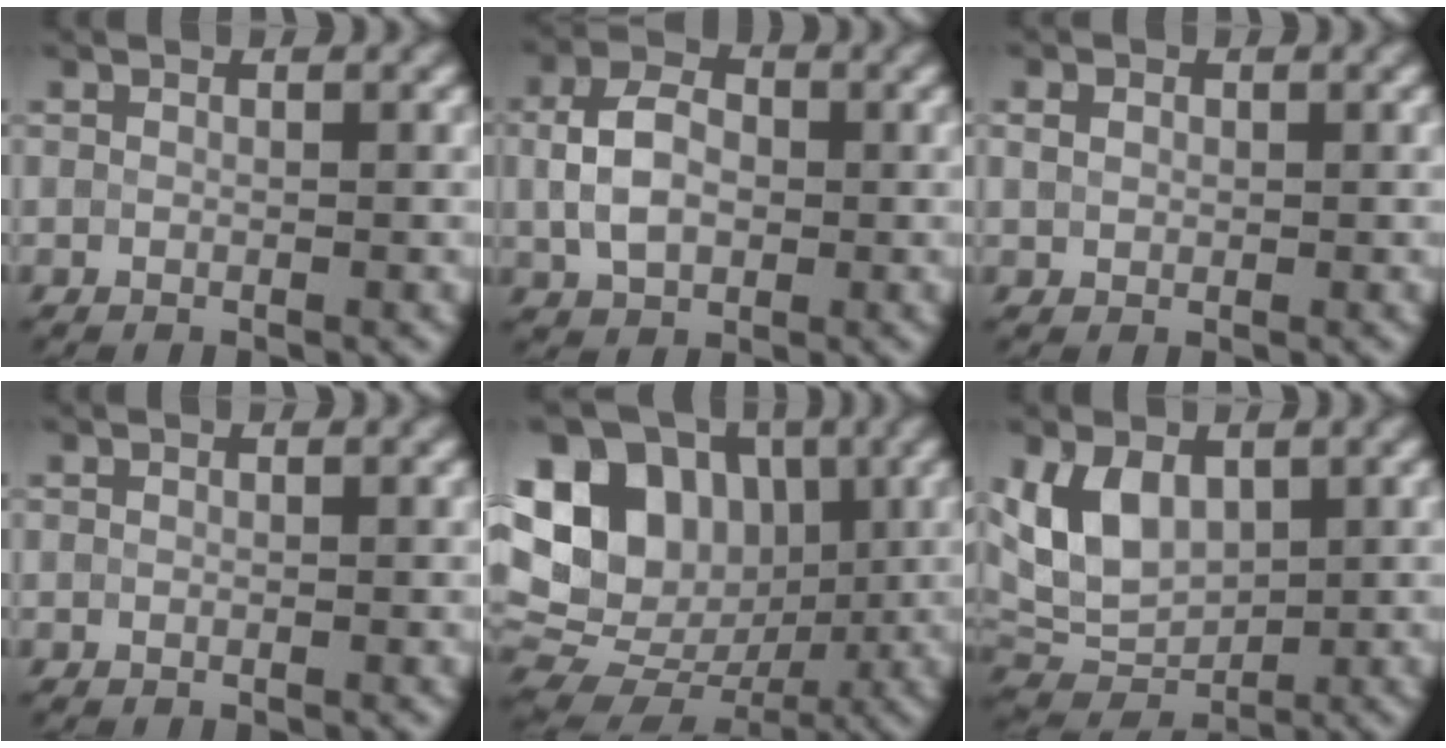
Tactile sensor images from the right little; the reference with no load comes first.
{"total": 4.9, "force": [0.2, 3.5, 3.5], "torque": [-0.076, 0.007, -0.001]}
{"total": 1.0, "force": [0.3, 0.9, 0.4], "torque": [-0.007, 0.005, 0.003]}
{"total": 0.0}
{"total": 17.1, "force": [3.3, 13.8, 9.5], "torque": [-0.199, 0.037, 0.055]}
{"total": 5.9, "force": [1.6, 3.9, 4.1], "torque": [-0.081, 0.001, 0.027]}